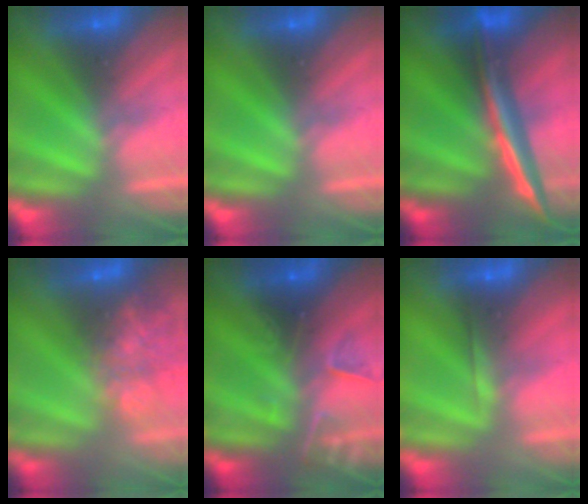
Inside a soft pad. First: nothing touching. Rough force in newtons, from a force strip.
{"total": 0.0}
{"total": 2.8}
{"total": 8.7}
{"total": 2.3}
{"total": 2.0}